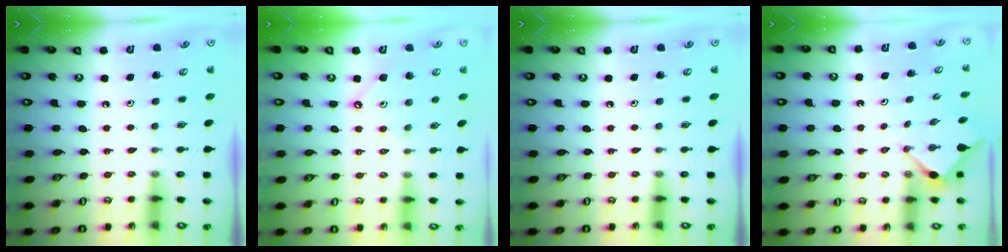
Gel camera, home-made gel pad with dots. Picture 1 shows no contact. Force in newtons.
{"total": 2.1, "press": 2.1, "slide": 0.3}
{"total": 0.0}
{"total": 2.9, "press": 2.9, "slide": 0.3}